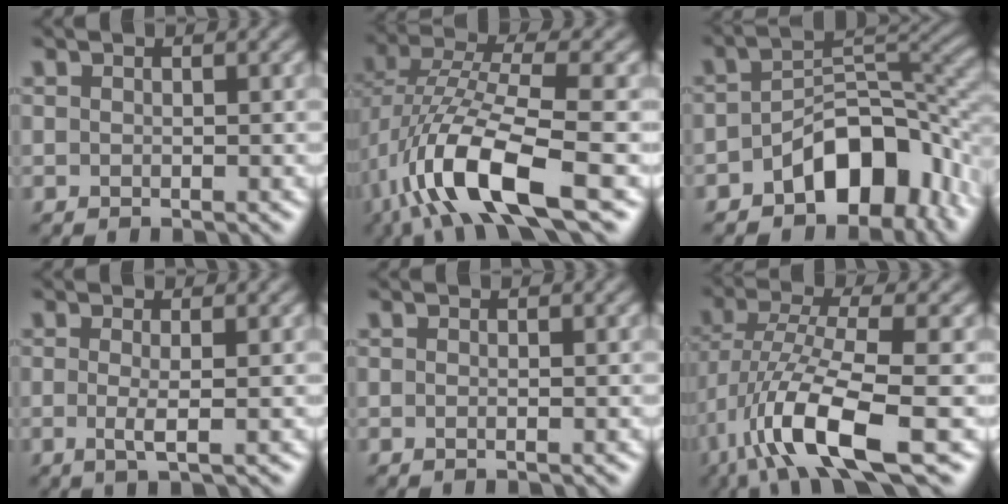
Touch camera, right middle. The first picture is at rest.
{"total": 10.8, "force": [-4.4, 3.4, 9.2], "torque": [-0.186, 0.006, -0.086]}
{"total": 8.5, "force": [-4.1, 4.6, 5.8], "torque": [-0.076, 0.013, -0.076]}
{"total": 1.7, "force": [-0.3, 0.2, 1.7], "torque": [-0.035, -0.006, -0.008]}
{"total": 0.0}
{"total": 9.6, "force": [-4.6, 2.6, 8.1], "torque": [-0.162, -0.002, -0.088]}